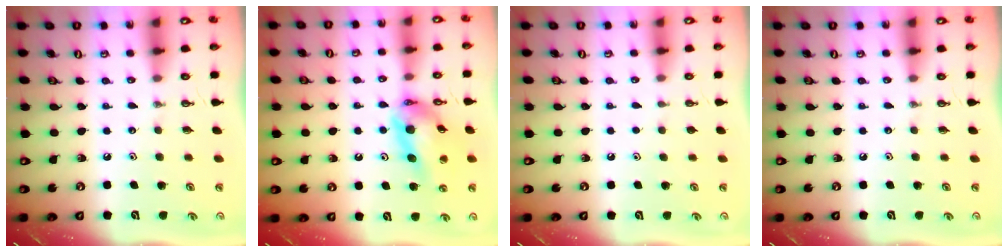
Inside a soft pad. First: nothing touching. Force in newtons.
{"total": 13.5, "press": 13.5, "slide": 1.5}
{"total": 0.0}
{"total": 0.0}